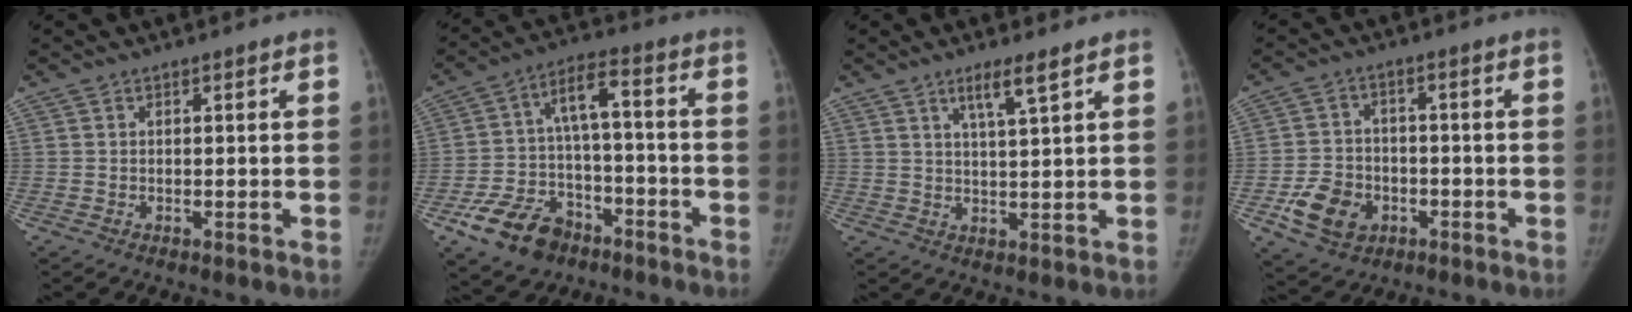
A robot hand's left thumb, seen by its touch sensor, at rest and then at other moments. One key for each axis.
{"total": 14.8, "fx": -8.4, "fy": 9.2, "fz": 7.9, "tx": -0.127, "ty": 0.059, "tz": -0.149}
{"total": 4.7, "fx": 2.9, "fy": 0.2, "fz": 3.6, "tx": -0.067, "ty": -0.021, "tz": 0.056}
{"total": 9.4, "fx": -3.7, "fy": 7.2, "fz": 4.7, "tx": -0.064, "ty": 0.016, "tz": -0.061}